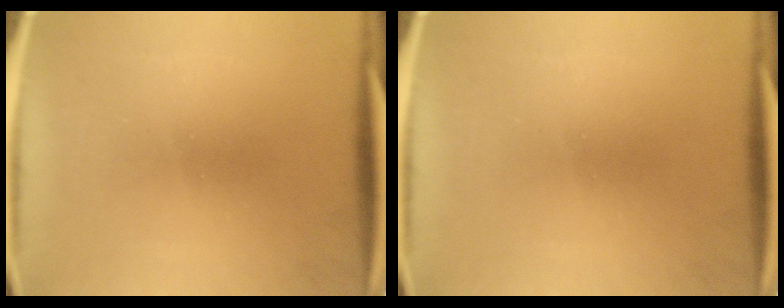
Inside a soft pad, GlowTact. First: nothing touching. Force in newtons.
{"total": 0.0}